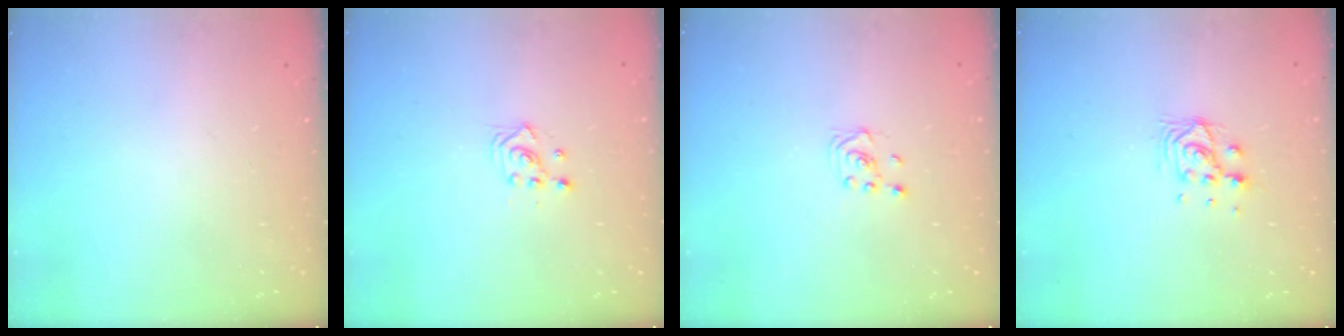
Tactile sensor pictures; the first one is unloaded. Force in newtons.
{"total": 2.5, "press": 2.5, "slide": 0.3}
{"total": 1.9, "press": 1.7, "slide": 0.8}
{"total": 6.9, "press": 6.9, "slide": 0.4}